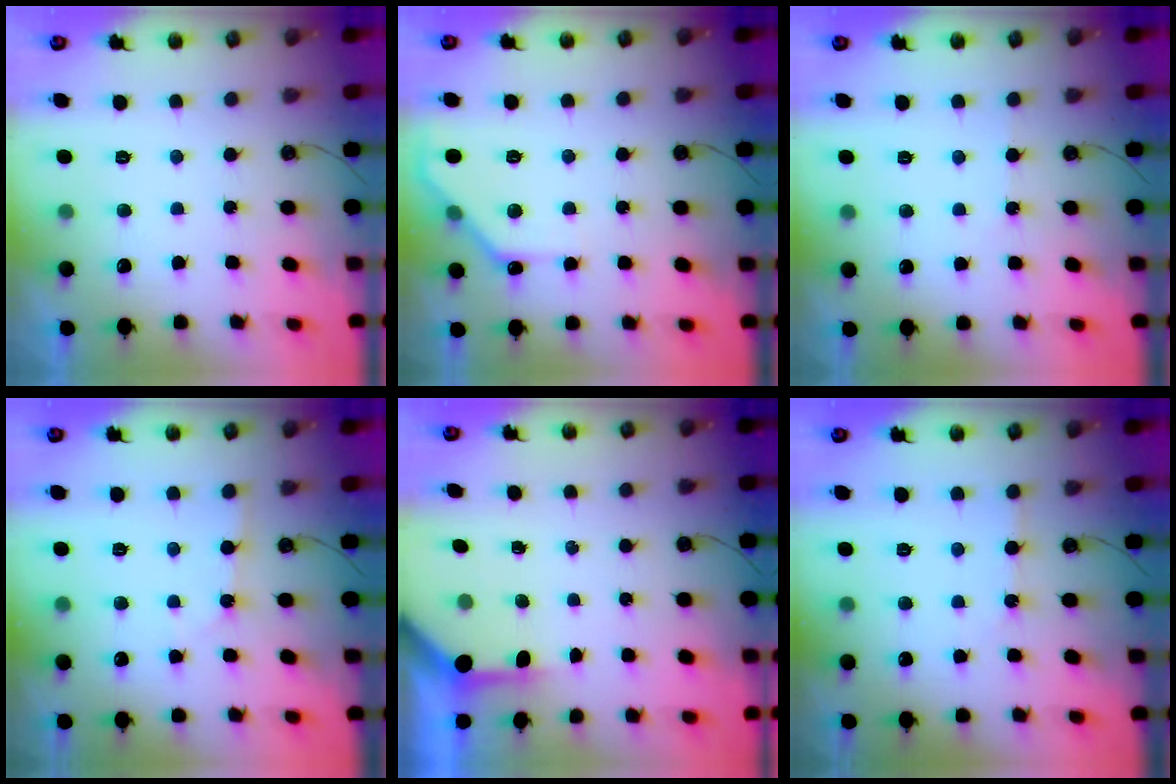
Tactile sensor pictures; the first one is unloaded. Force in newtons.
{"total": 9.0, "press": 9.0, "slide": 0.5}
{"total": 2.3, "press": 2.3, "slide": 0.4}
{"total": 1.6, "press": 1.6, "slide": 0.3}
{"total": 3.5, "press": 3.4, "slide": 0.4}
{"total": 2.7, "press": 2.7, "slide": 0.4}